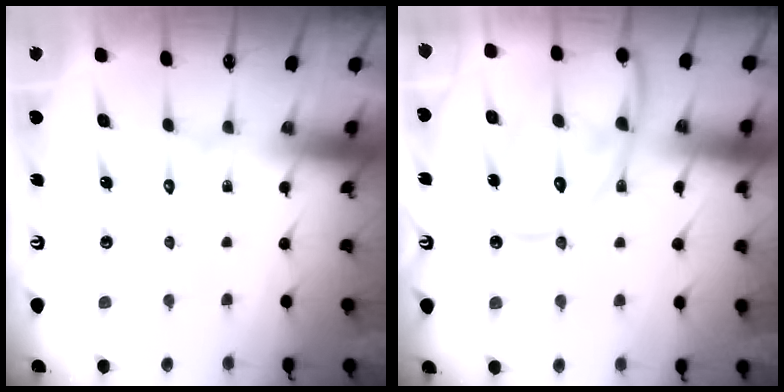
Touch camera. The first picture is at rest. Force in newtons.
{"total": 13.5, "press": 13.4, "slide": 1.3}